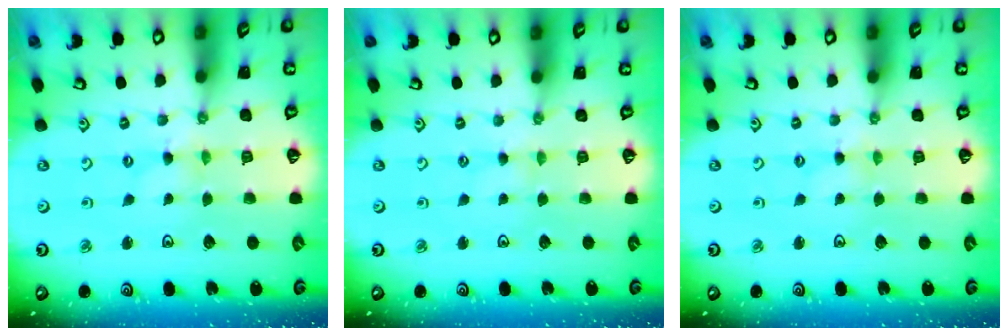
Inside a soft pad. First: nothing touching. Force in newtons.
{"total": 0.7, "press": 0.6, "slide": 0.2}
{"total": 0.9, "press": 0.9, "slide": 0.2}